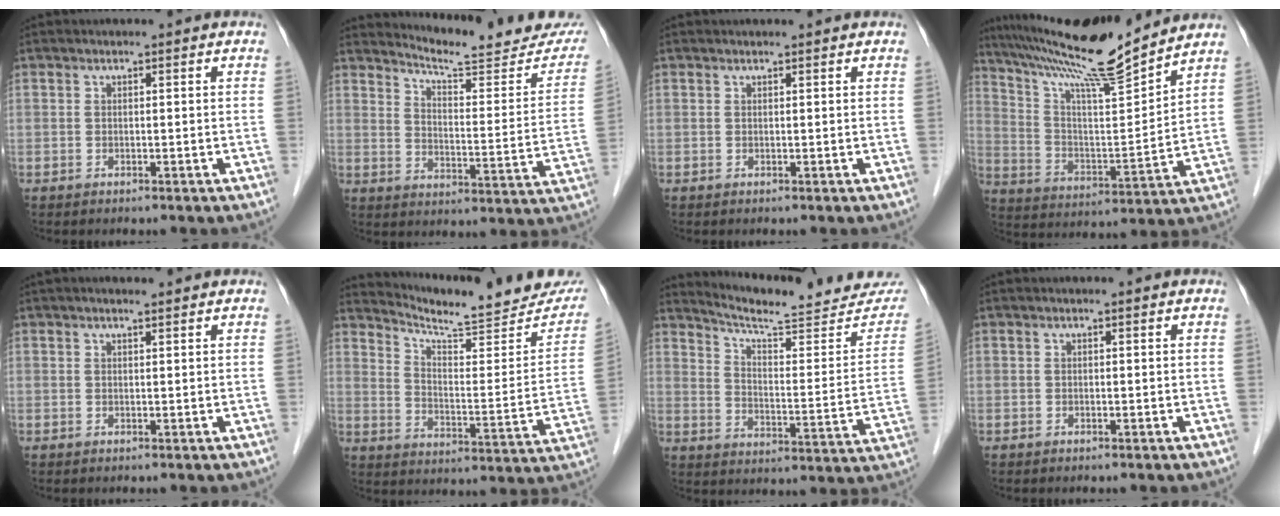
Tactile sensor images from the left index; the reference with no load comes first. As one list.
[{"total": 17.3, "force": [16.5, 1.8, 4.8], "torque": [-0.062, -0.074, 0.202]}, {"total": 1.1, "force": [1.1, 0.0, 0.2], "torque": [-0.008, 0.009, 0.016]}, {"total": 17.5, "force": [15.5, -0.5, 8.1], "torque": [-0.143, -0.003, 0.264]}, {"total": 1.7, "force": [1.4, 0.2, 1.0], "torque": [-0.019, 0.014, 0.021]}, {"total": 19.8, "force": [18.7, 2.0, 6.3], "torque": [-0.092, -0.065, 0.249]}, {"total": 21.1, "force": [20.0, 2.2, 6.5], "torque": [-0.090, -0.067, 0.259]}, {"total": 0.0}]